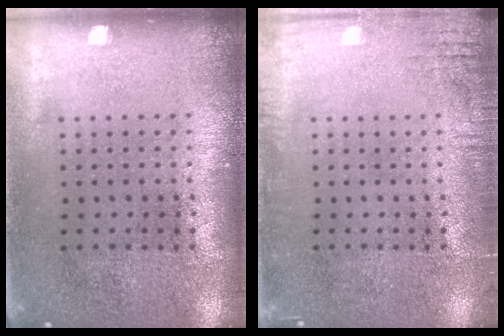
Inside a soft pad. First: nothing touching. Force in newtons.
{"total": 2.0, "press": 2.0, "slide": 0.2}